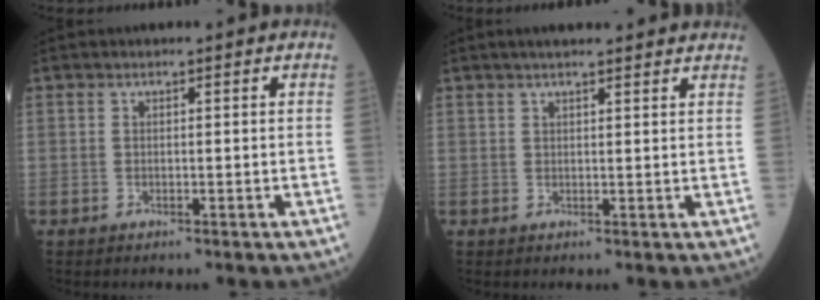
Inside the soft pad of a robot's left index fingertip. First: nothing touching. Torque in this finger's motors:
{"motor_torque": [-0.02, 0.05, -0.21, -0.09]}